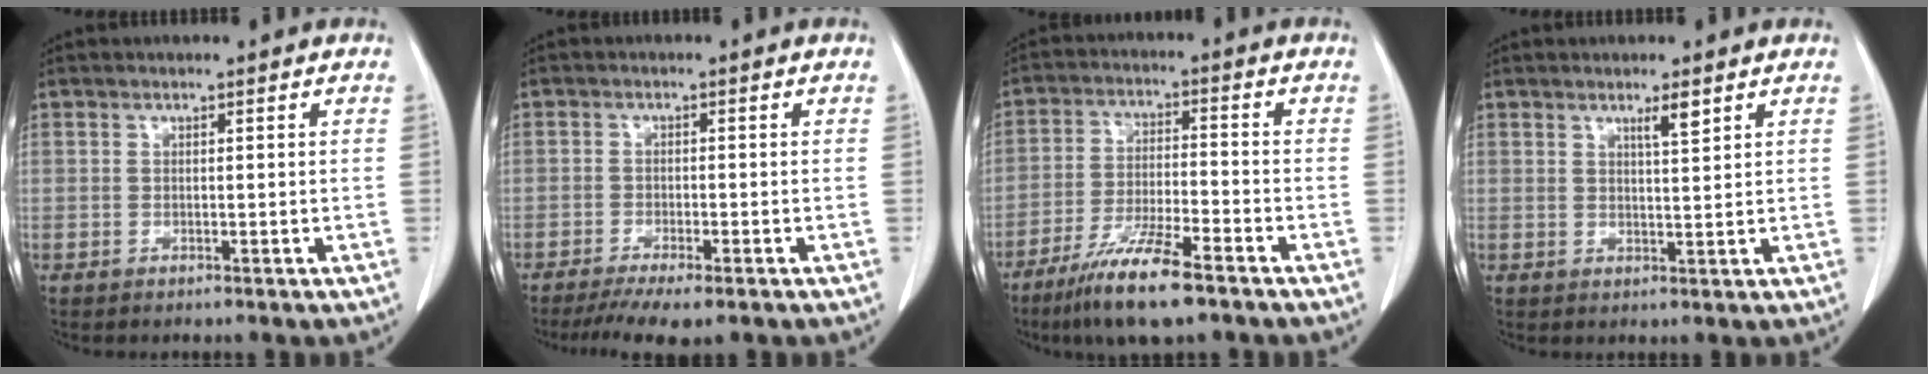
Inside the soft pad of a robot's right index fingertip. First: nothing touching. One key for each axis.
{"total": 6.5, "fx": -4.8, "fy": 1.0, "fz": 4.2, "tx": -0.064, "ty": -0.014, "tz": -0.077}
{"total": 11.0, "fx": -7.5, "fy": 1.2, "fz": 7.9, "tx": -0.152, "ty": -0.028, "tz": -0.136}
{"total": 2.5, "fx": 1.6, "fy": 0.1, "fz": 1.9, "tx": -0.036, "ty": -0.003, "tz": 0.028}